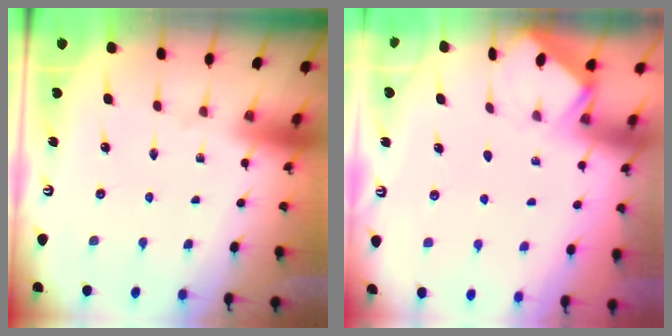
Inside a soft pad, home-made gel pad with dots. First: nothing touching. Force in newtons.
{"total": 1.7, "press": 1.6, "slide": 0.2}